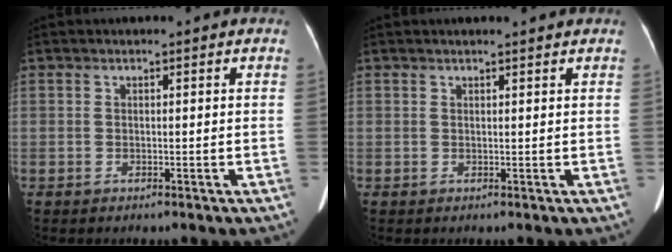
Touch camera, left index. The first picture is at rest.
{"total": 2.4, "force": [2.2, 0.2, 0.8], "torque": [-0.011, 0.011, 0.027]}